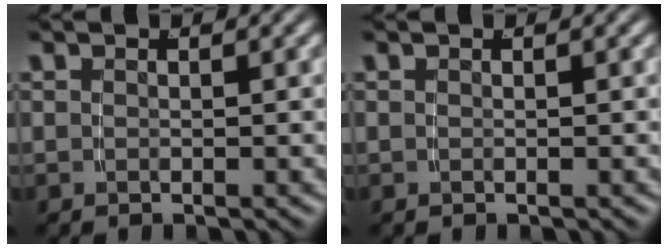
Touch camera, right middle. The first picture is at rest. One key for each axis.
{"total": 0.0}